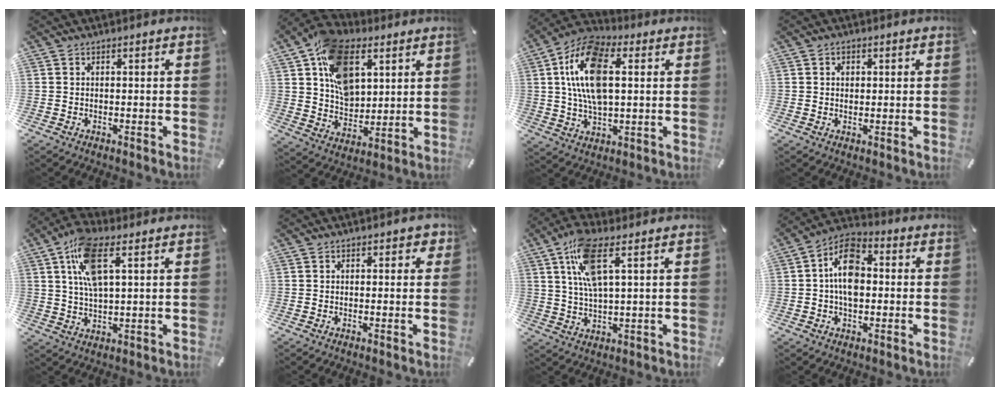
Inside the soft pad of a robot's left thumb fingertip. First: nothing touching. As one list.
[{"total": 16.1, "force": [6.7, 11.0, 9.7], "torque": [-0.180, -0.013, 0.125]}, {"total": 14.7, "force": [2.9, 7.7, 12.1], "torque": [-0.256, -0.001, 0.049]}, {"total": 1.6, "force": [0.3, 1.4, 0.6], "torque": [0.001, 0.001, -0.001]}, {"total": 11.5, "force": [4.7, 4.6, 9.4], "torque": [-0.194, 0.002, 0.083]}, {"total": 1.7, "force": [0.4, 1.1, 1.2], "torque": [-0.008, 0.001, 0.002]}, {"total": 11.1, "force": [4.6, 3.6, 9.5], "torque": [-0.194, -0.004, 0.080]}, {"total": 11.1, "force": [-0.1, 7.1, 8.4], "torque": [-0.146, 0.010, -0.003]}]